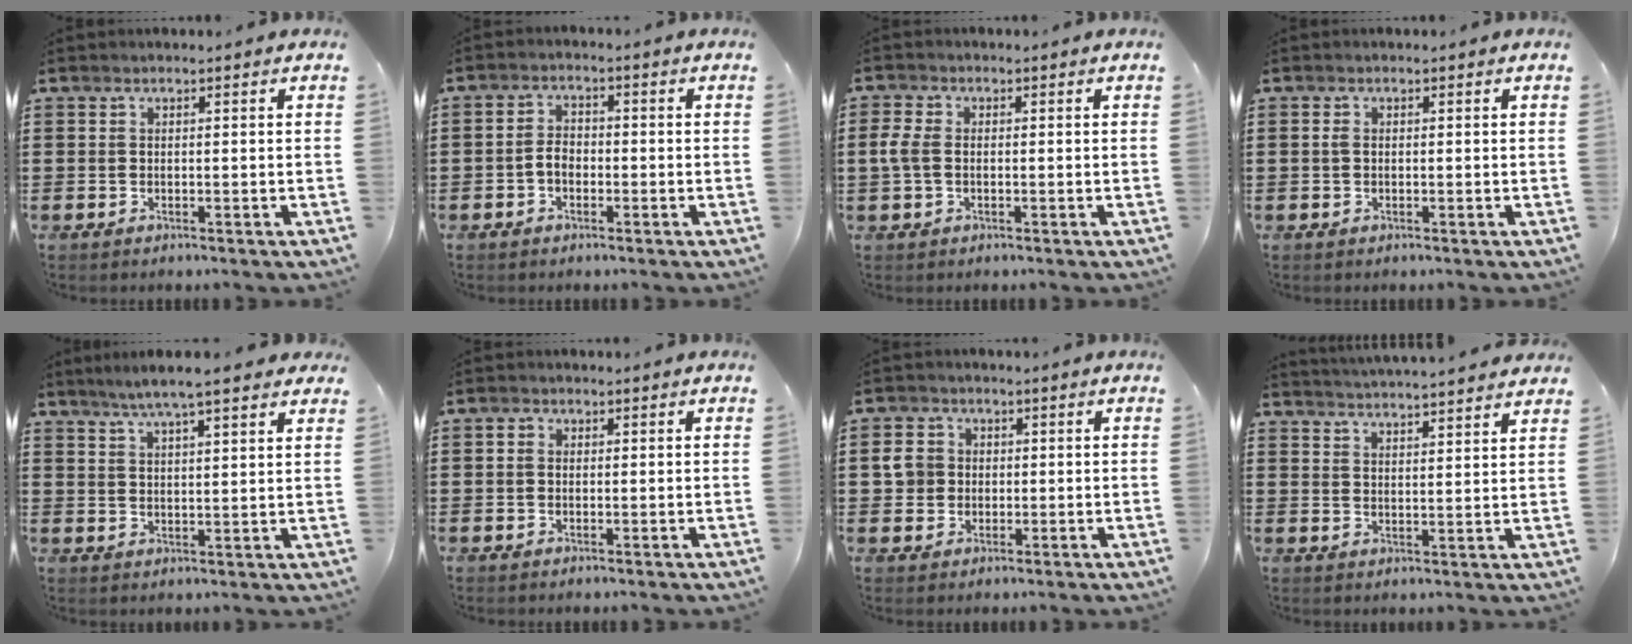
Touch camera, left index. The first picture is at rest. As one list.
[{"total": 2.9, "force": [-0.9, 1.8, 2.1], "torque": [-0.048, 0.002, -0.020]}, {"total": 3.3, "force": [-0.2, 2.1, 2.5], "torque": [-0.073, -0.001, -0.010]}, {"total": 1.1, "force": [0.0, 0.6, 0.9], "torque": [-0.027, 0.000, -0.004]}, {"total": 5.6, "force": [4.6, 0.2, 3.2], "torque": [-0.072, -0.006, 0.079]}, {"total": 1.2, "force": [0.0, 1.0, 0.5], "torque": [-0.012, 0.007, -0.001]}, {"total": 4.2, "force": [0.1, 4.0, 1.4], "torque": [-0.057, 0.007, -0.004]}, {"total": 3.8, "force": [3.7, -0.7, 0.2], "torque": [-0.017, -0.023, 0.065]}]